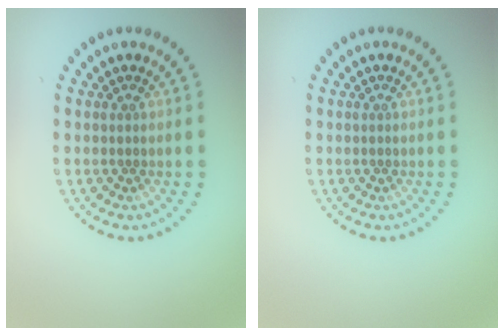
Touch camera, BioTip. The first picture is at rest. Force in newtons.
{"total": 0.0}